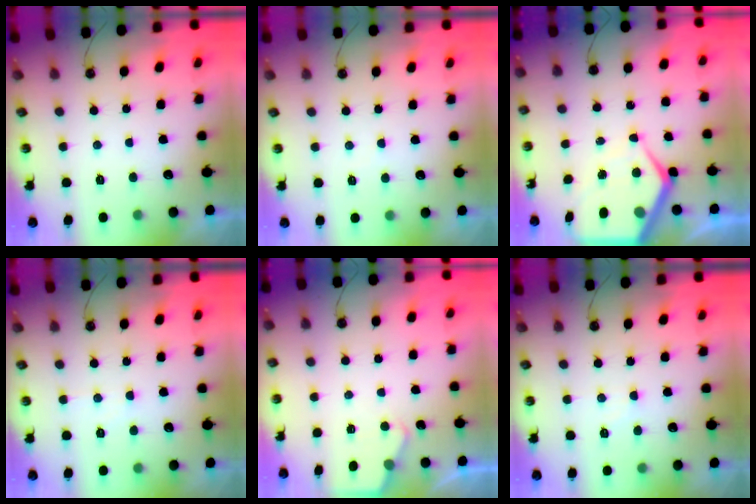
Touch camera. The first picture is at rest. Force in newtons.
{"total": 2.8, "press": 2.8, "slide": 0.4}
{"total": 11.1, "press": 11.0, "slide": 1.0}
{"total": 5.2, "press": 5.2, "slide": 0.8}
{"total": 3.3, "press": 3.3, "slide": 0.5}
{"total": 6.1, "press": 6.1, "slide": 0.9}